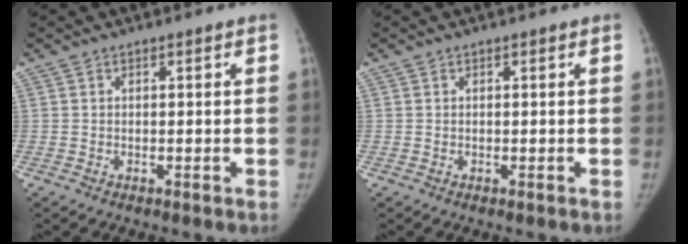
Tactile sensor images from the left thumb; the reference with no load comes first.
{"total": 0.0}